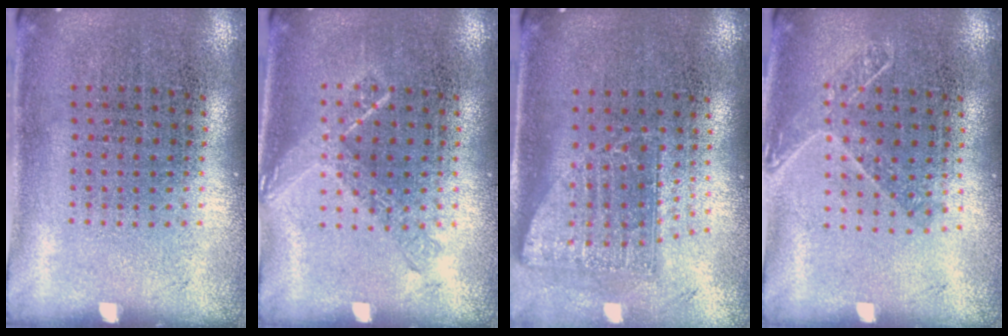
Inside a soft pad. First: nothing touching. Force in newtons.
{"total": 1.1, "press": 1.1, "slide": 0.2}
{"total": 1.7, "press": 1.3, "slide": 1.1}
{"total": 1.3, "press": 1.1, "slide": 0.7}